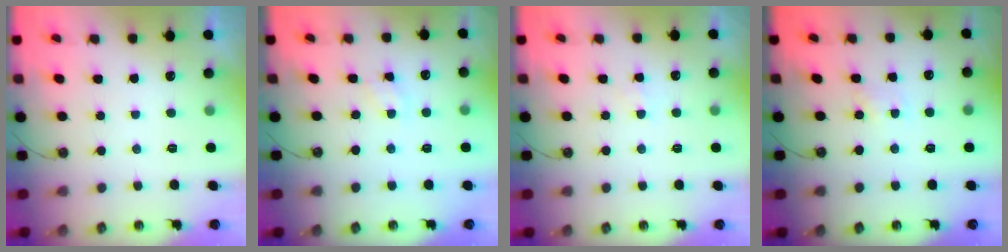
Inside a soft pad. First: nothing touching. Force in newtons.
{"total": 2.4, "press": 2.3, "slide": 0.4}
{"total": 3.0, "press": 3.0, "slide": 0.4}
{"total": 3.9, "press": 3.8, "slide": 0.5}